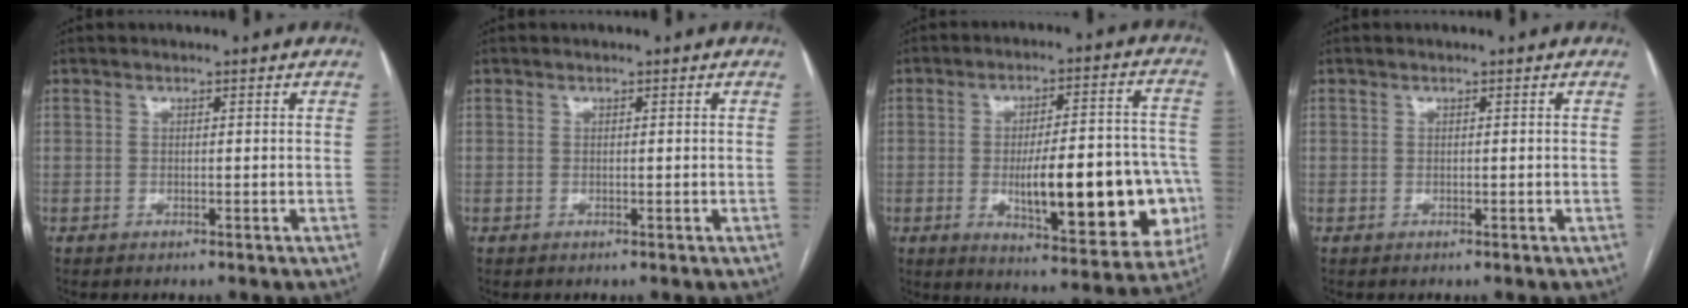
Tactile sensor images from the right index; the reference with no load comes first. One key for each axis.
{"total": 0.0}
{"total": 20.4, "fx": -4.3, "fy": 5.6, "fz": 19.2, "tx": -0.201, "ty": 0.024, "tz": -0.038}
{"total": 0.0}